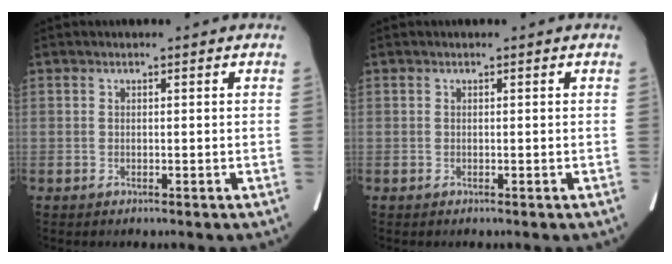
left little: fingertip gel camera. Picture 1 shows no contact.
{"total": 0.0}